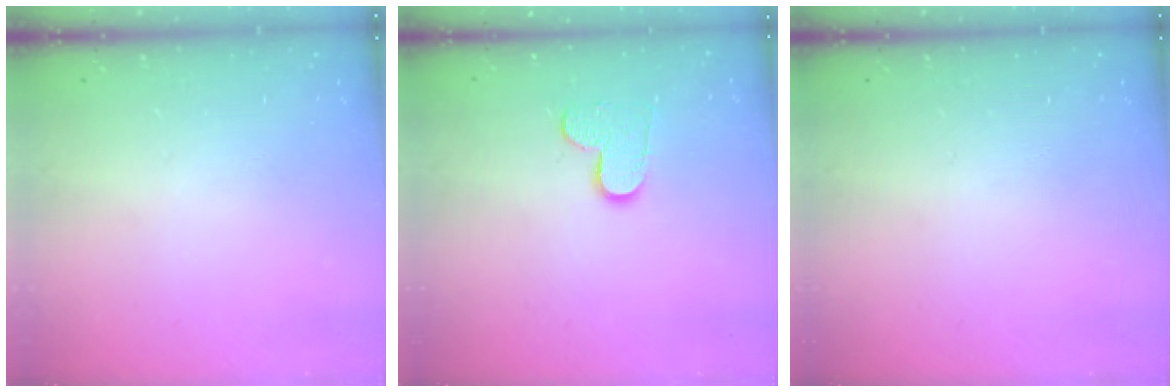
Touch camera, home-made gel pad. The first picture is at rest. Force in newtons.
{"total": 8.3, "press": 8.2, "slide": 0.5}
{"total": 0.0}